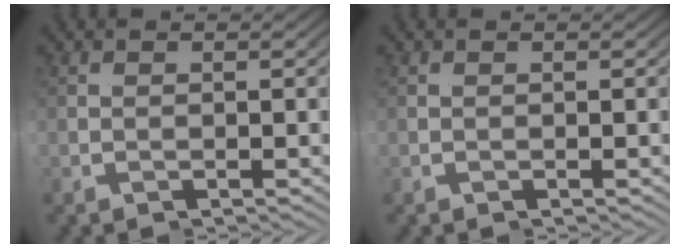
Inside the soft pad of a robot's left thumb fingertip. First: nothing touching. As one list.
[{"total": 0.0}]